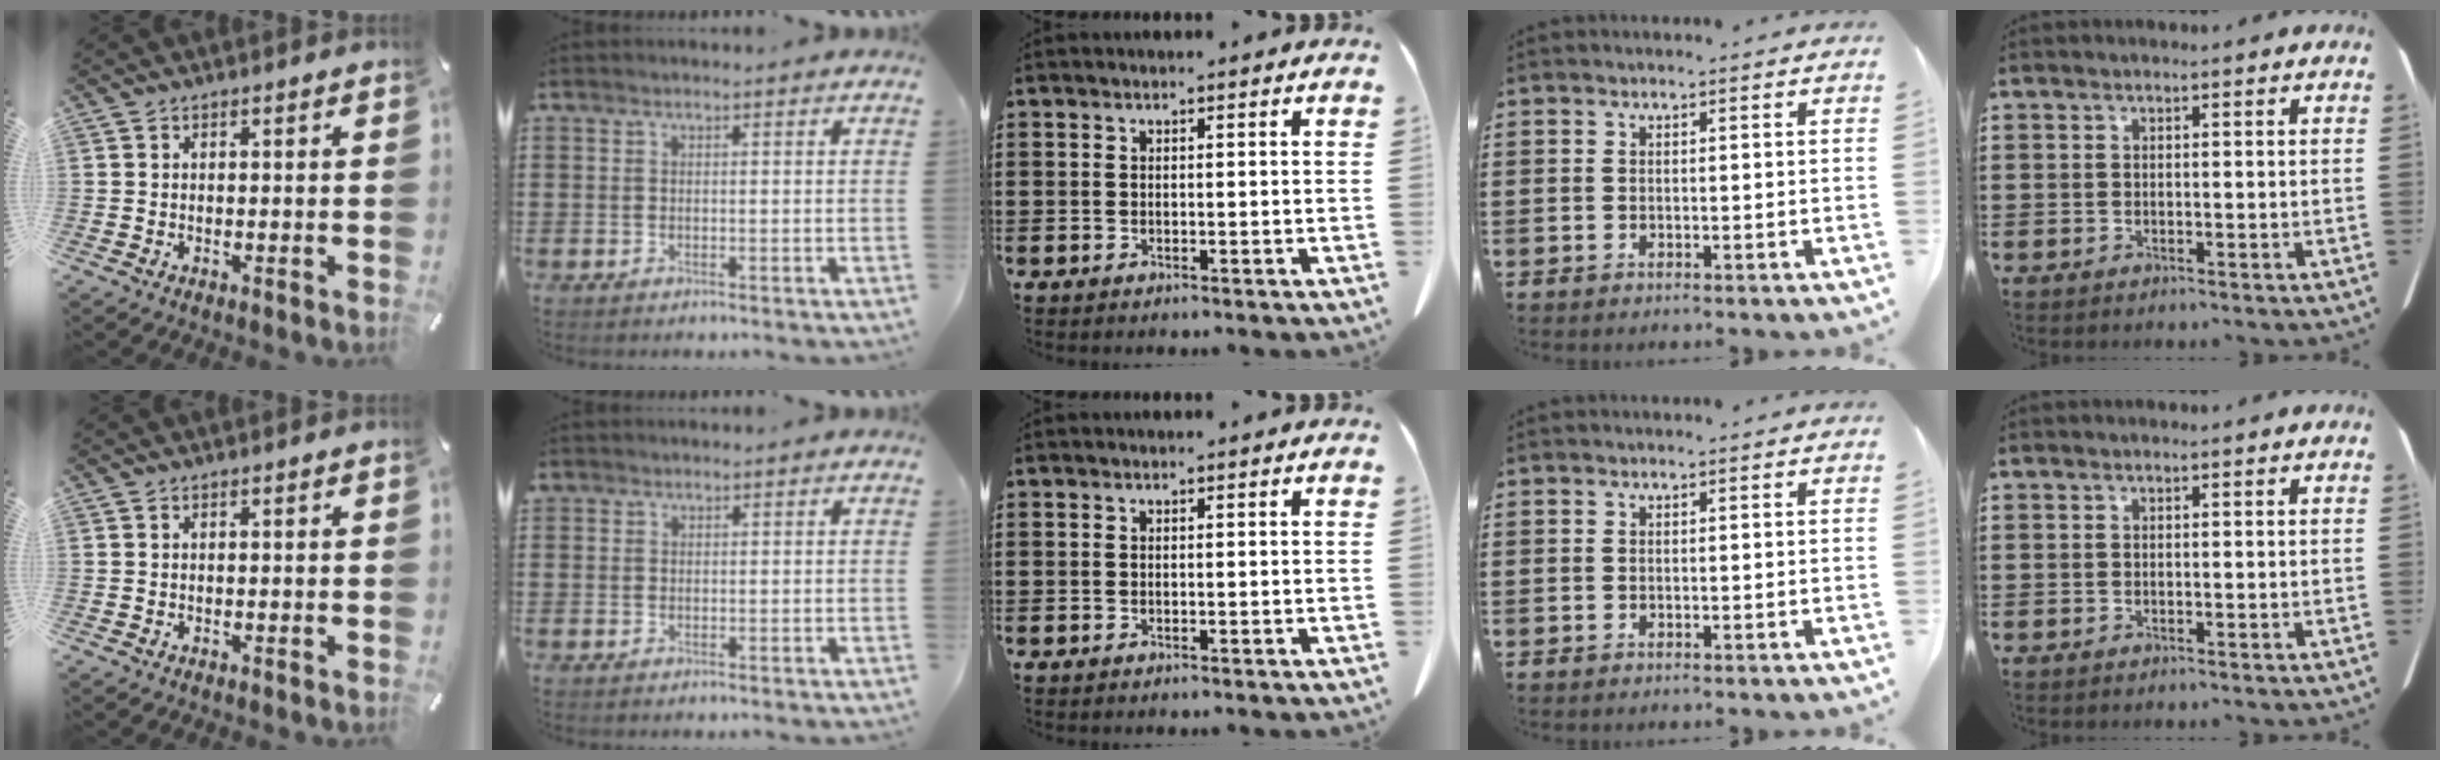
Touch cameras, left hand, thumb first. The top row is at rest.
{"index": {"total": 0.5, "force": [0.4, 0.4, 0.1], "torque": [-0.003, 0.003, 0.007]}}